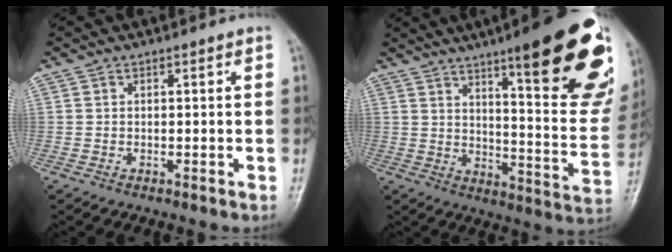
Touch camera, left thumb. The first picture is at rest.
{"total": 26.8, "force": [15.4, 5.9, 21.2], "torque": [-0.239, -0.069, 0.214]}